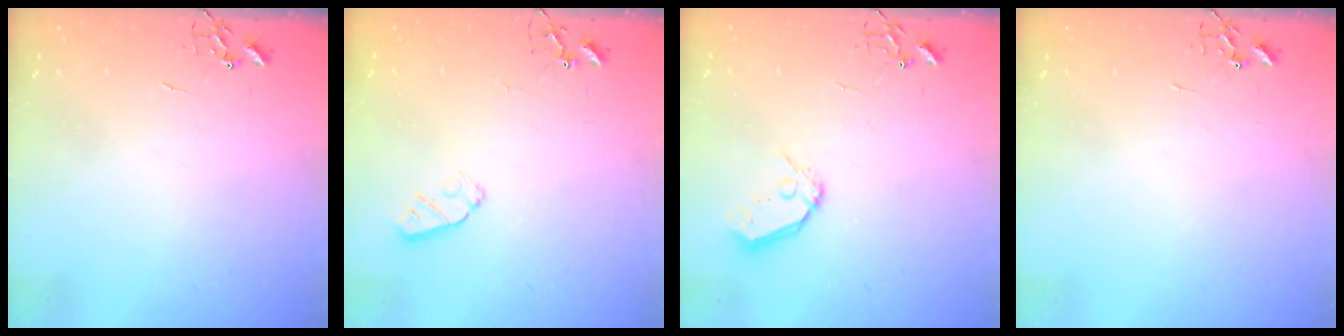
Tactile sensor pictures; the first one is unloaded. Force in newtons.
{"total": 4.9, "press": 4.8, "slide": 0.6}
{"total": 8.6, "press": 8.6, "slide": 0.7}
{"total": 0.0}